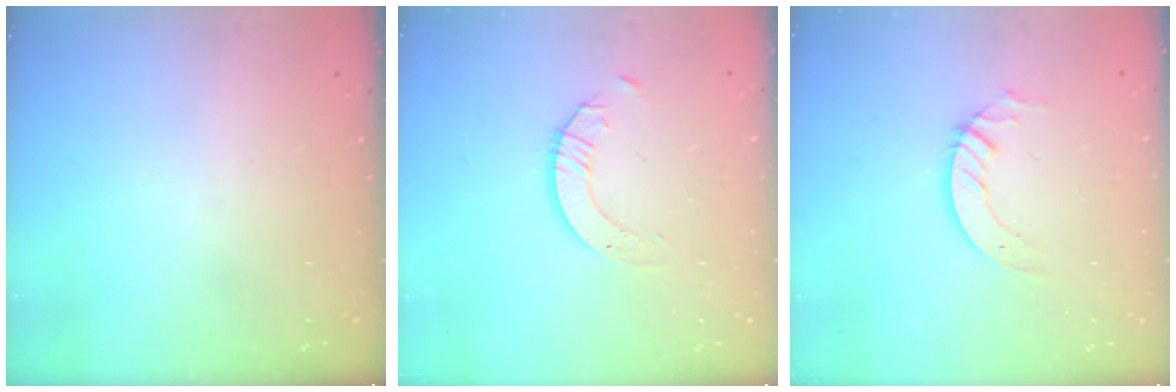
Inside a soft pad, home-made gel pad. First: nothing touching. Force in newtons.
{"total": 2.1, "press": 2.1, "slide": 0.2}
{"total": 2.8, "press": 2.8, "slide": 0.2}